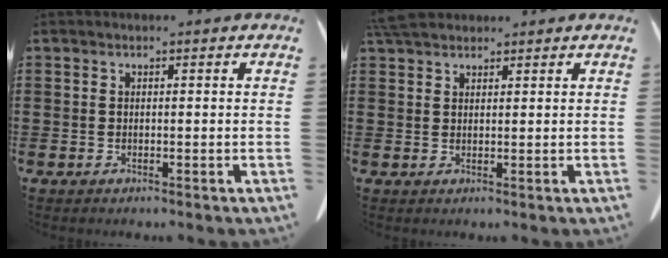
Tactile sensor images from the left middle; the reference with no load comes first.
{"total": 3.3, "force": [2.9, 0.9, 1.2], "torque": [-0.033, 0.001, 0.058]}